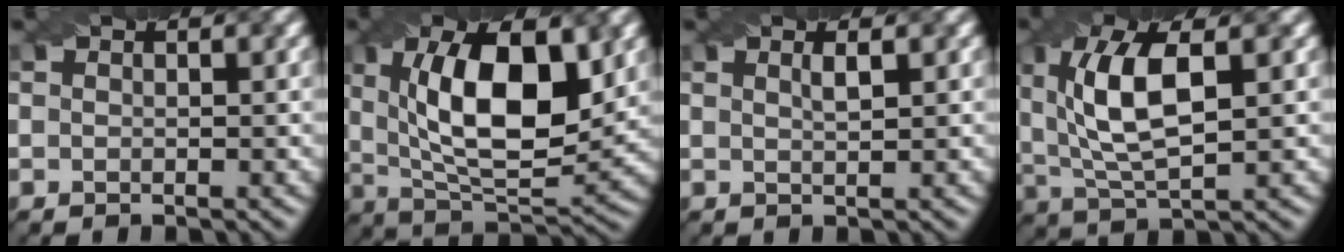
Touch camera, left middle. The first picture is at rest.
{"total": 11.5, "force": [2.3, 4.6, 10.2], "torque": [-0.159, 0.006, 0.046]}
{"total": 0.7, "force": [0.0, 0.2, 0.7], "torque": [-0.008, 0.009, 0.008]}
{"total": 7.6, "force": [1.4, 2.9, 6.9], "torque": [-0.143, 0.009, 0.035]}